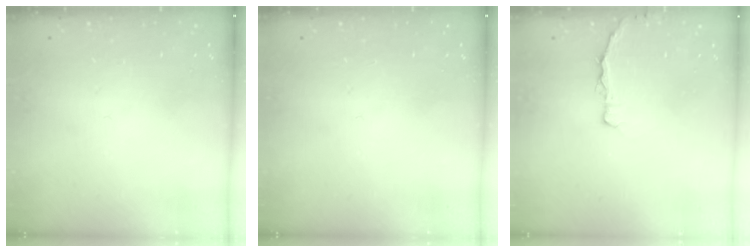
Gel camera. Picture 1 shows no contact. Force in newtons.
{"total": 0.0}
{"total": 2.0, "press": 2.0, "slide": 0.3}